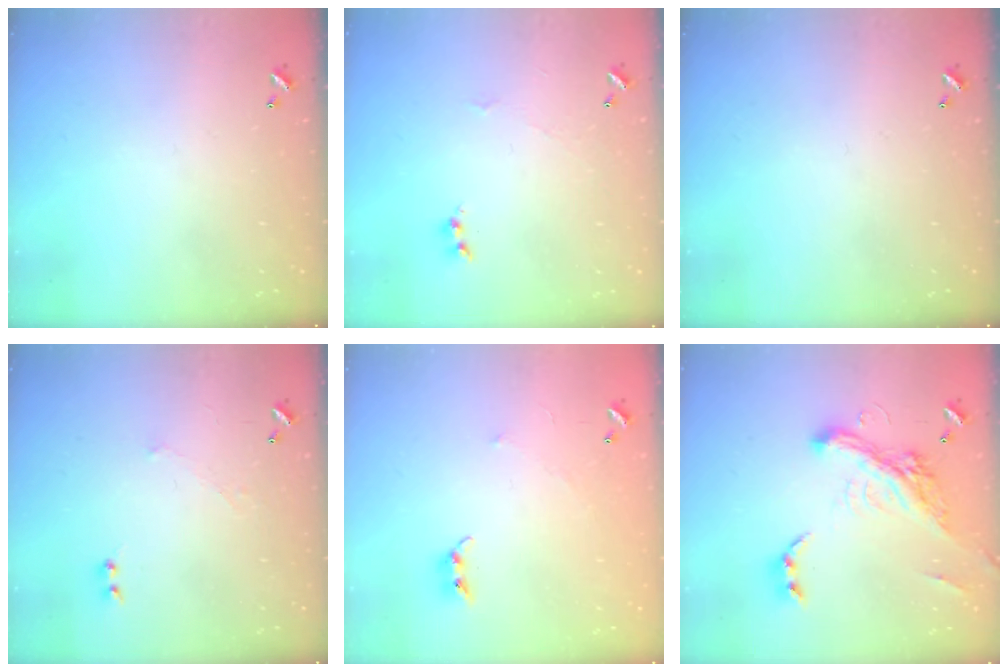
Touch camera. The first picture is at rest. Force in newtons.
{"total": 1.6, "press": 1.5, "slide": 0.4}
{"total": 0.0}
{"total": 0.9, "press": 0.3, "slide": 0.8}
{"total": 5.4, "press": 5.4, "slide": 0.7}
{"total": 8.3, "press": 8.0, "slide": 1.9}